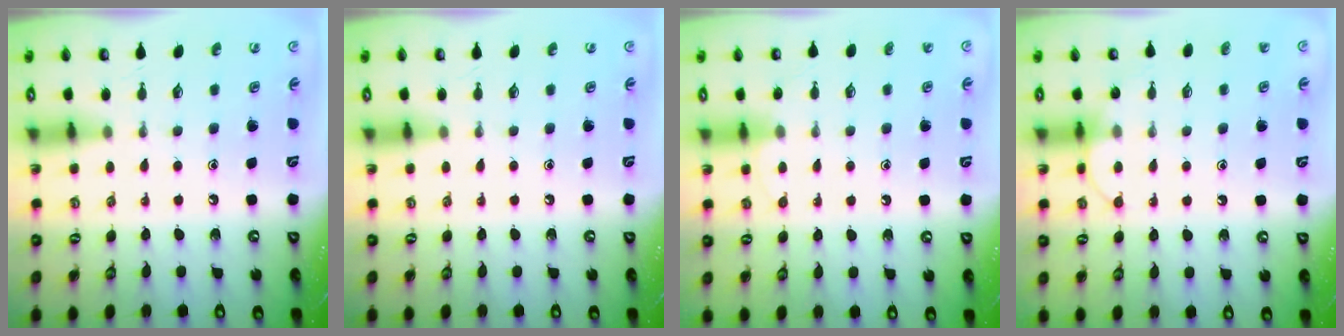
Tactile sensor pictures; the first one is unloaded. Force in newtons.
{"total": 0.0}
{"total": 4.5, "press": 4.4, "slide": 0.4}
{"total": 6.5, "press": 6.5, "slide": 0.5}